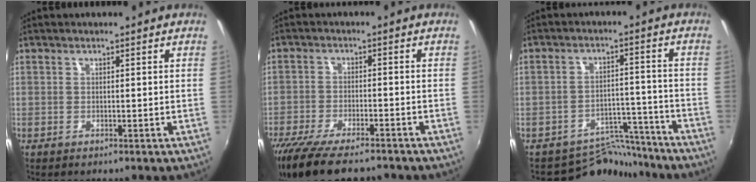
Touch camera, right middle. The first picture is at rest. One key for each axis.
{"total": 14.4, "fx": -11.7, "fy": 4.0, "fz": 7.4, "tx": -0.161, "ty": -0.039, "tz": -0.195}
{"total": 8.5, "fx": -8.0, "fy": 2.8, "fz": -0.7, "tx": 0.007, "ty": 0.032, "tz": -0.121}